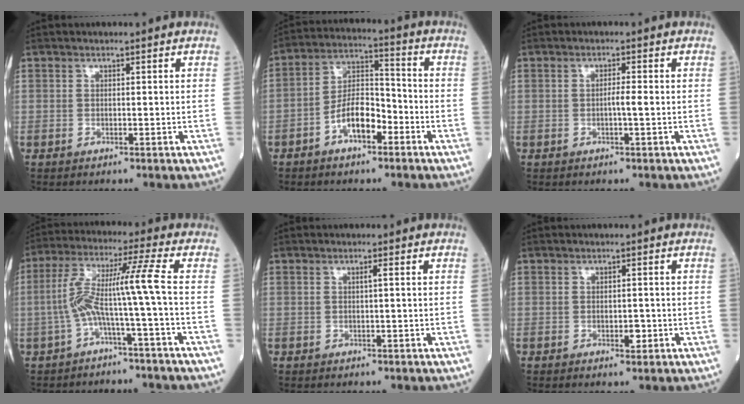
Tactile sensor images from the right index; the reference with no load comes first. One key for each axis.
{"total": 7.1, "fx": -3.4, "fy": 2.8, "fz": 5.5, "tx": -0.102, "ty": 0.018, "tz": -0.063}
{"total": 1.6, "fx": -0.3, "fy": -0.2, "fz": 1.5, "tx": -0.023, "ty": 0.001, "tz": -0.008}
{"total": 8.3, "fx": -2.3, "fy": -1.8, "fz": 7.8, "tx": -0.162, "ty": 0.039, "tz": -0.041}
{"total": 0.7, "fx": 0.1, "fy": -0.2, "fz": 0.7, "tx": -0.012, "ty": 0.001, "tz": 0.001}
{"total": 1.4, "fx": -0.5, "fy": 0.6, "fz": 1.2, "tx": -0.014, "ty": 0.000, "tz": -0.006}